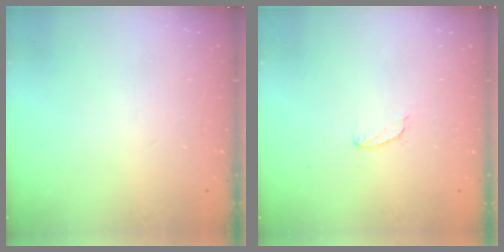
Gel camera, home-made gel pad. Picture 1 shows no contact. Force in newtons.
{"total": 5.5, "press": 5.5, "slide": 0.5}